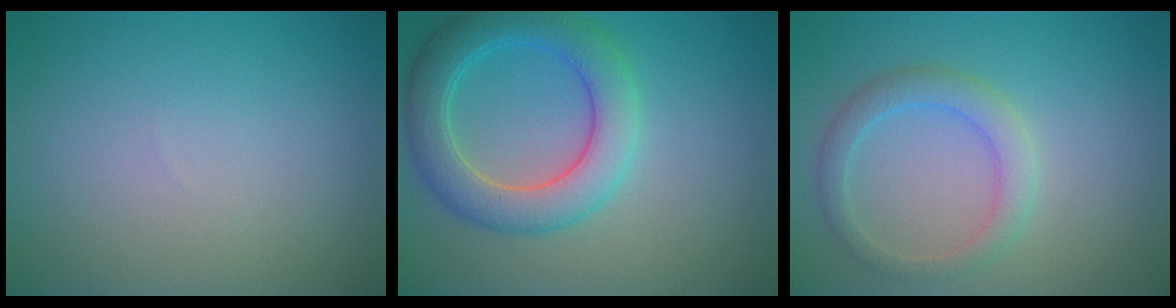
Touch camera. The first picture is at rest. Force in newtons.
{"total": 5.8, "press": 5.8, "slide": 0.2}
{"total": 2.7, "press": 2.7, "slide": 0.0}